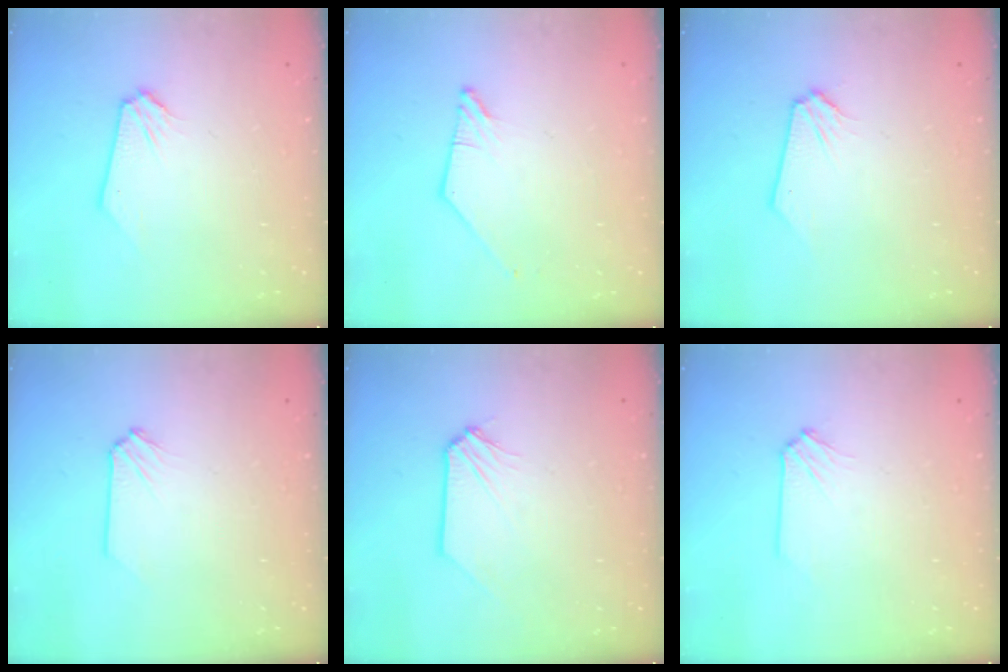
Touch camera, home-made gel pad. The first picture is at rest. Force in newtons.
{"total": 0.8, "press": 0.8, "slide": 0.2}
{"total": 0.0}
{"total": 0.0}
{"total": 1.0, "press": 1.0, "slide": 0.2}
{"total": 0.0}